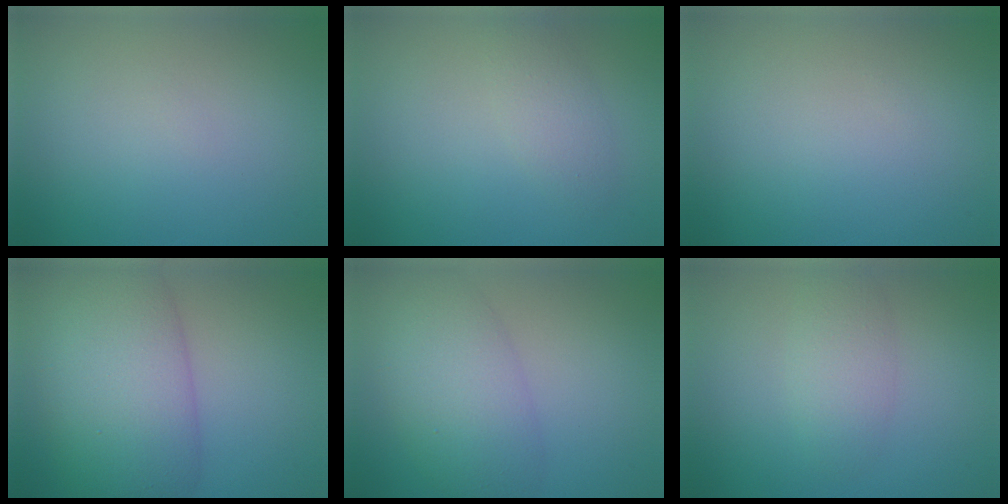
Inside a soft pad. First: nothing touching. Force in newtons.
{"total": 2.2, "press": 2.2, "slide": 0.1}
{"total": 0.0}
{"total": 10.5, "press": 10.5, "slide": 0.4}
{"total": 5.8, "press": 5.8, "slide": 0.2}
{"total": 2.4, "press": 2.4, "slide": 0.1}